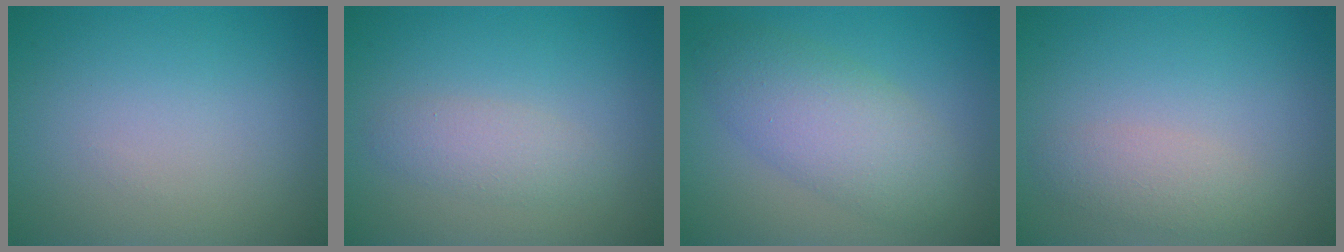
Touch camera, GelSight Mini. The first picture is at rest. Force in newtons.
{"total": 2.0, "press": 2.0, "slide": 0.1}
{"total": 5.3, "press": 5.3, "slide": 0.1}
{"total": 1.9, "press": 1.9, "slide": 0.0}